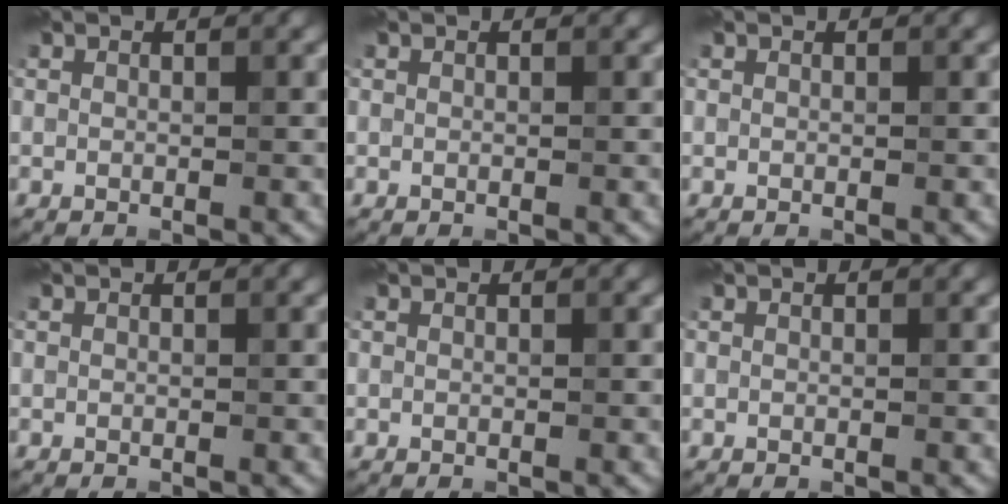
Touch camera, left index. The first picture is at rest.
{"total": 0.0}
{"total": 0.0}
{"total": 0.0}
{"total": 0.0}
{"total": 0.0}